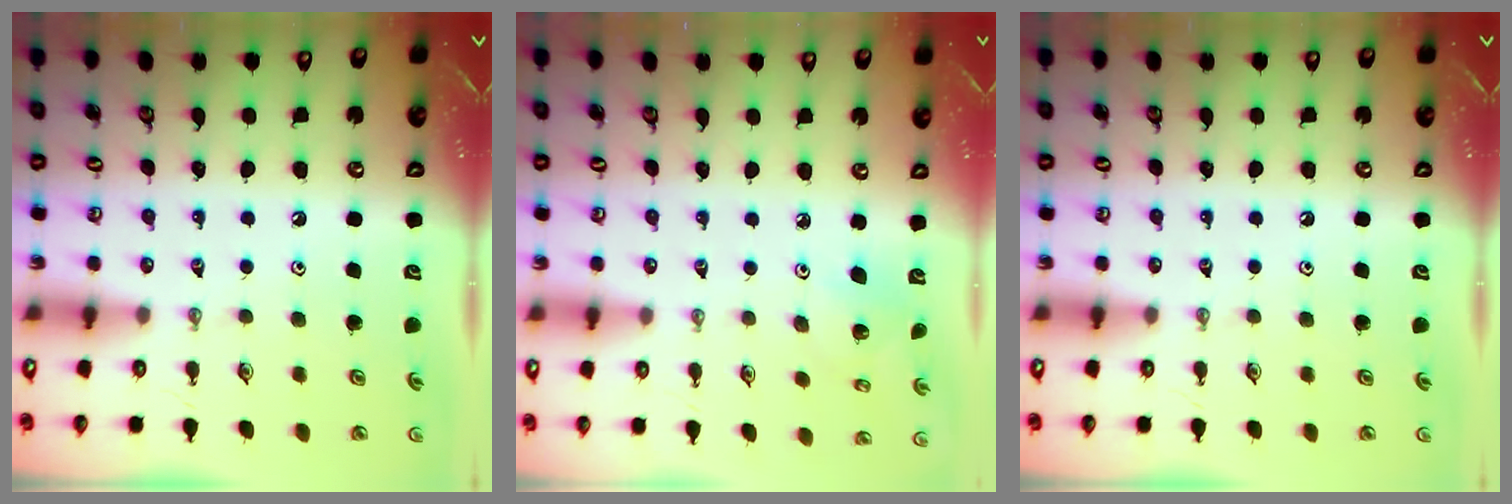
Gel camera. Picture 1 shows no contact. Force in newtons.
{"total": 2.9, "press": 2.9, "slide": 0.2}
{"total": 0.0}